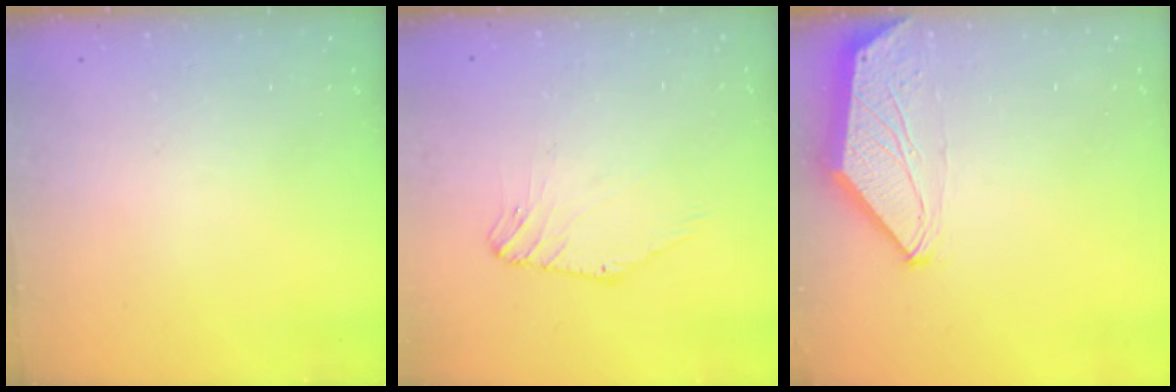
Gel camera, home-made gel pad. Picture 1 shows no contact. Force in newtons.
{"total": 1.7, "press": 1.7, "slide": 0.4}
{"total": 0.0}